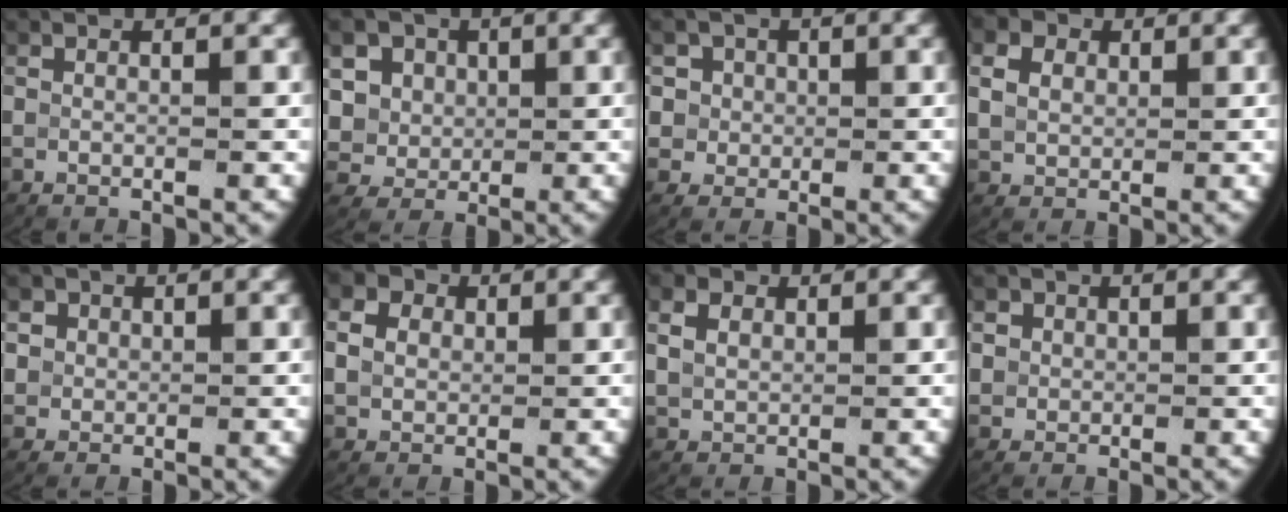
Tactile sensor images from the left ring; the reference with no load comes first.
{"total": 10.5, "force": [0.7, 9.9, 3.6], "torque": [-0.120, -0.028, 0.008]}
{"total": 6.5, "force": [0.9, 6.0, 2.3], "torque": [-0.066, -0.015, 0.016]}
{"total": 3.8, "force": [1.2, 3.2, 1.7], "torque": [-0.044, -0.004, 0.028]}
{"total": 4.1, "force": [1.3, 3.6, 1.5], "torque": [-0.046, -0.006, 0.026]}
{"total": 4.4, "force": [1.4, 3.8, 1.9], "torque": [-0.048, -0.002, 0.025]}
{"total": 2.9, "force": [1.2, 2.3, 1.3], "torque": [-0.035, -0.001, 0.029]}
{"total": 3.1, "force": [0.9, 2.8, 1.1], "torque": [-0.036, -0.007, 0.021]}